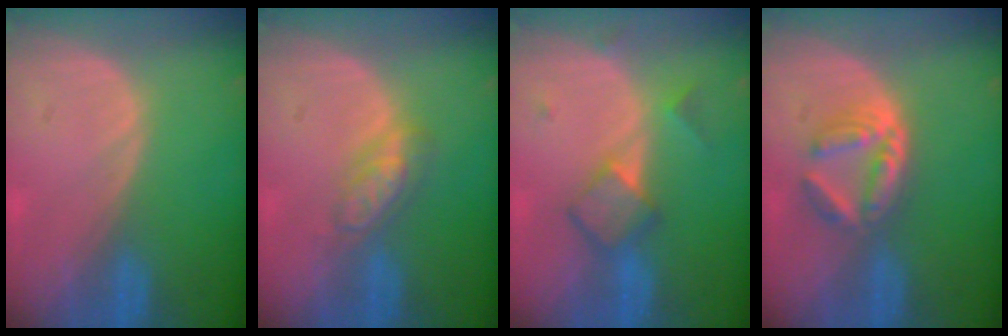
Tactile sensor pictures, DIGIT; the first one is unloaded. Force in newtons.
{"total": 4.6, "press": 4.2, "slide": 2.0}
{"total": 4.9, "press": 4.8, "slide": 0.6}
{"total": 6.2, "press": 5.4, "slide": 3.2}